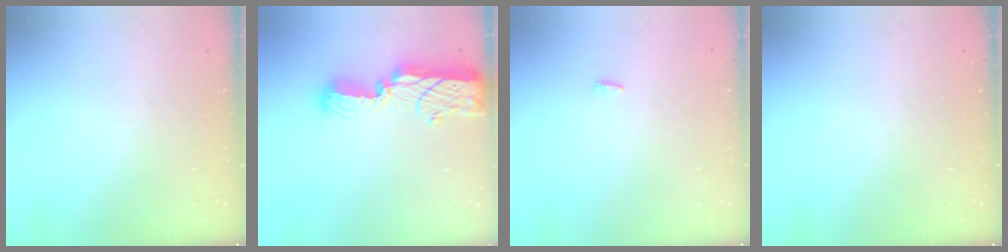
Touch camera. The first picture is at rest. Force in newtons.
{"total": 14.1, "press": 14.1, "slide": 0.7}
{"total": 2.1, "press": 1.9, "slide": 0.7}
{"total": 0.0}